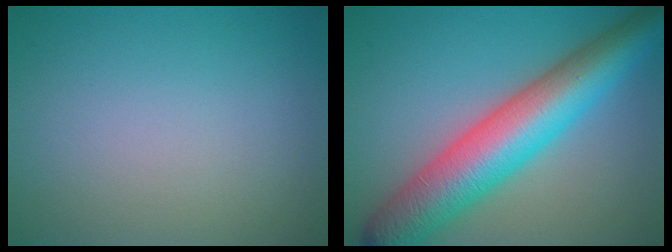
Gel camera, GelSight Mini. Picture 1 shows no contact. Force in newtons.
{"total": 10.5, "press": 10.5, "slide": 0.2}